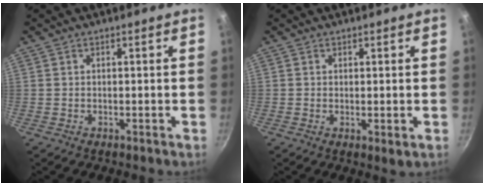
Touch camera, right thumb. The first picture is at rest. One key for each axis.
{"total": 1.4, "fx": 0.2, "fy": 0.4, "fz": 1.4, "tx": -0.022, "ty": -0.011, "tz": 0.000}